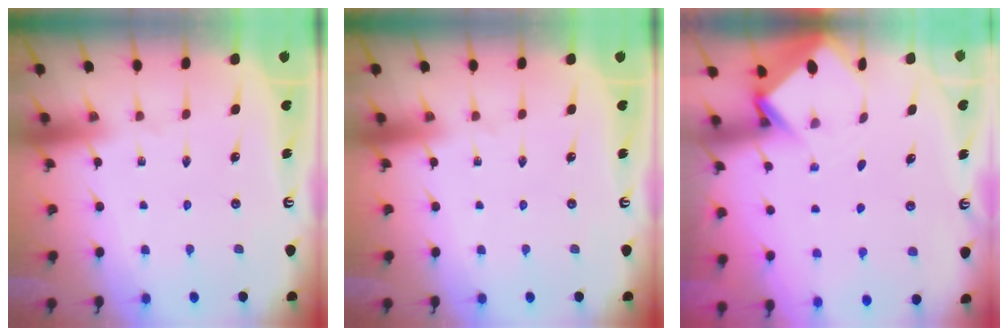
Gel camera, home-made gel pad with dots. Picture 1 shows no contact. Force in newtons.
{"total": 0.0}
{"total": 3.0, "press": 3.0, "slide": 0.2}